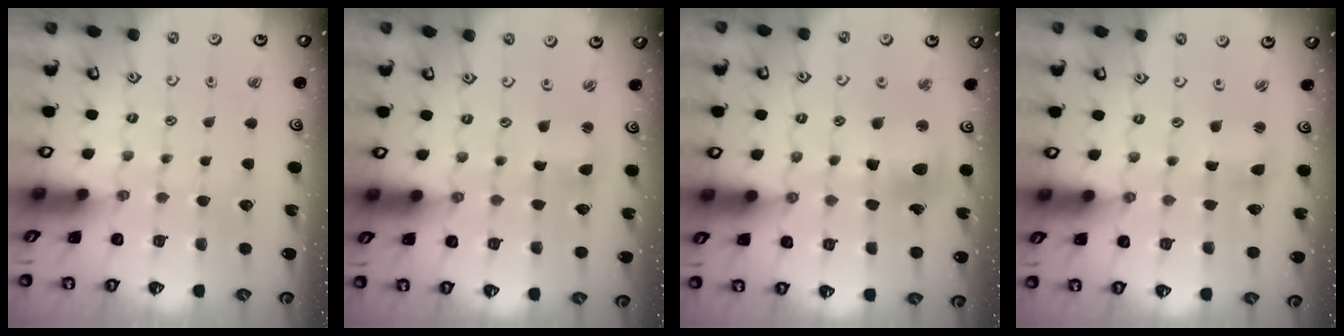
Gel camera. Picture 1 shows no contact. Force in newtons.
{"total": 2.6, "press": 2.5, "slide": 0.3}
{"total": 12.1, "press": 11.8, "slide": 2.4}
{"total": 2.9, "press": 2.9, "slide": 0.3}